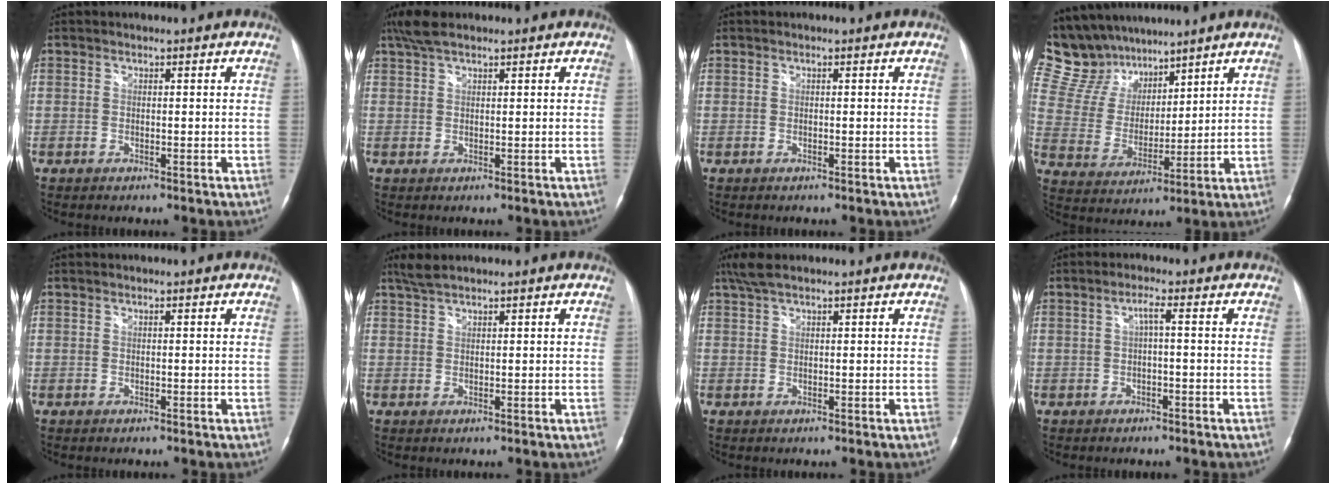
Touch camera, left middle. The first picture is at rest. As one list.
[{"total": 3.9, "force": [3.0, 0.9, 2.3], "torque": [-0.055, 0.019, 0.061]}, {"total": 0.0}, {"total": 13.3, "force": [11.5, 6.0, 2.6], "torque": [-0.065, 0.024, 0.230]}, {"total": 0.0}, {"total": 2.1, "force": [1.9, -0.1, 1.0], "torque": [-0.029, 0.012, 0.042]}, {"total": 3.1, "force": [2.3, 0.3, 2.0], "torque": [-0.051, 0.020, 0.049]}, {"total": 2.0, "force": [0.1, -0.1, 2.0], "torque": [-0.039, 0.006, 0.002]}]